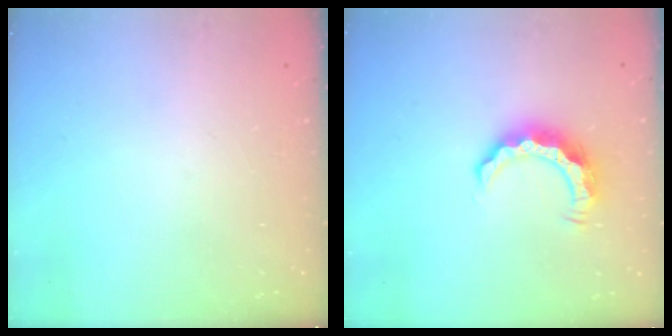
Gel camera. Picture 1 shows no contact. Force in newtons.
{"total": 8.1, "press": 8.1, "slide": 0.3}